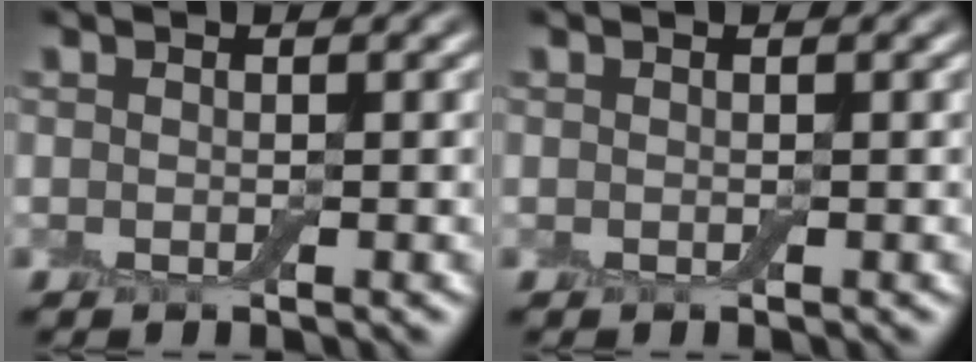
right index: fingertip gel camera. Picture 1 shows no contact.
{"total": 0.0}